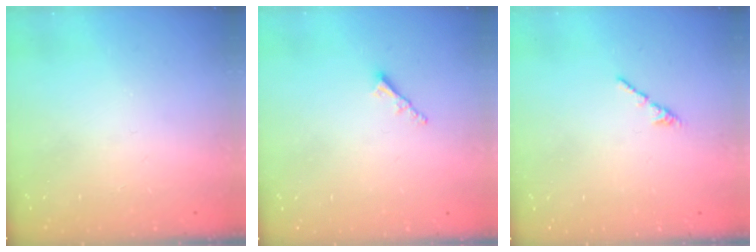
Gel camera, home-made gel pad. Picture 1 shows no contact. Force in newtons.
{"total": 2.3, "press": 2.2, "slide": 0.6}
{"total": 0.8, "press": 0.7, "slide": 0.5}